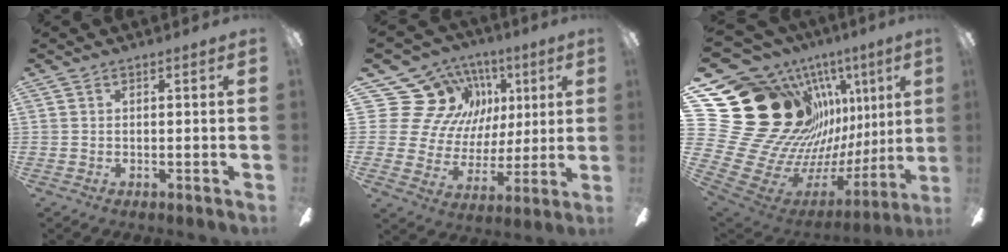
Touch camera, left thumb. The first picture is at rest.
{"total": 19.8, "force": [7.6, 16.9, 6.8], "torque": [-0.130, -0.045, 0.174]}
{"total": 30.6, "force": [11.7, 21.1, 18.8], "torque": [-0.298, -0.156, 0.306]}